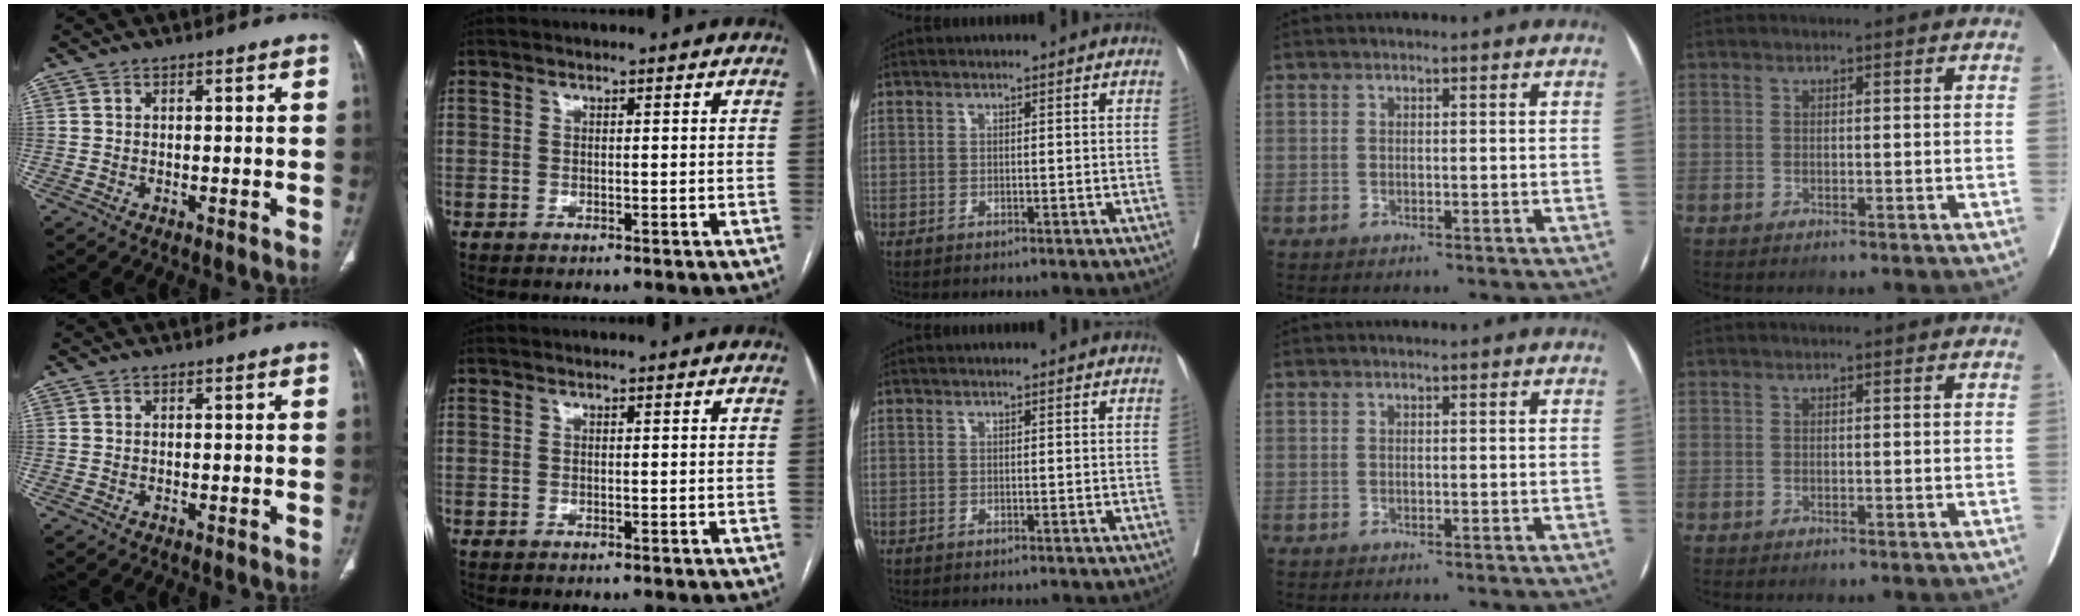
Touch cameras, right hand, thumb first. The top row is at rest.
{}